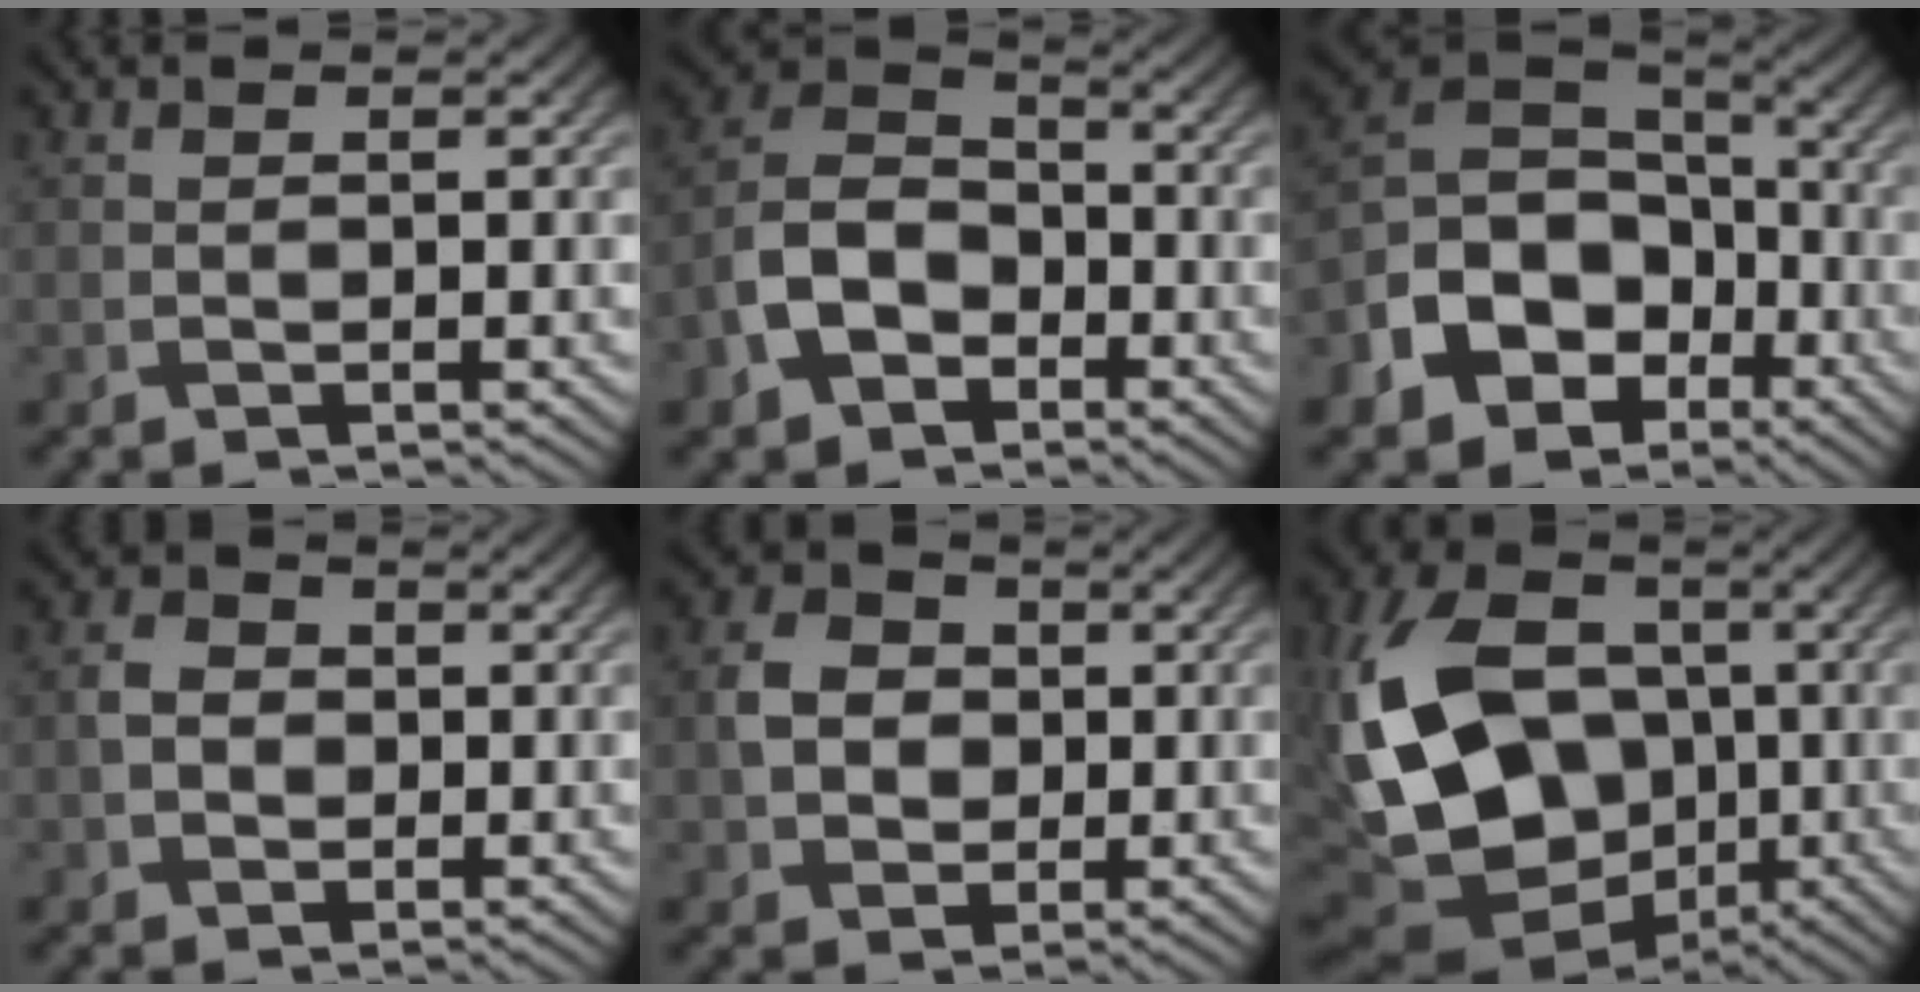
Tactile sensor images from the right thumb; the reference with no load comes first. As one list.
[{"total": 9.0, "force": [-3.9, 6.2, 5.2], "torque": [-0.117, -0.002, -0.093]}, {"total": 13.8, "force": [-5.8, 10.0, 7.4], "torque": [-0.168, -0.034, -0.109]}, {"total": 3.0, "force": [-0.2, 2.6, 1.5], "torque": [-0.034, 0.001, -0.010]}, {"total": 5.2, "force": [0.1, 4.5, 2.6], "torque": [-0.057, 0.004, -0.010]}, {"total": 19.9, "force": [-1.6, 14.5, 13.5], "torque": [-0.298, -0.021, -0.011]}]